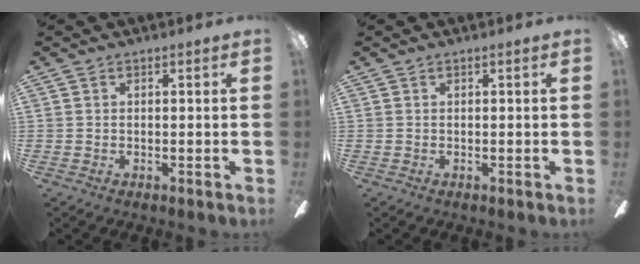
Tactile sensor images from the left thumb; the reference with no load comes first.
{"total": 0.0}